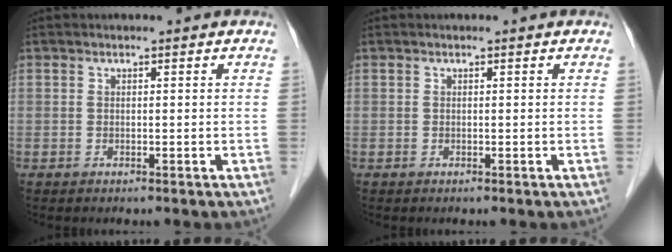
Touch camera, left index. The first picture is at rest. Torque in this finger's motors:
{"motor_torque": [-0.05, -0.05, 0.00, 0.00]}